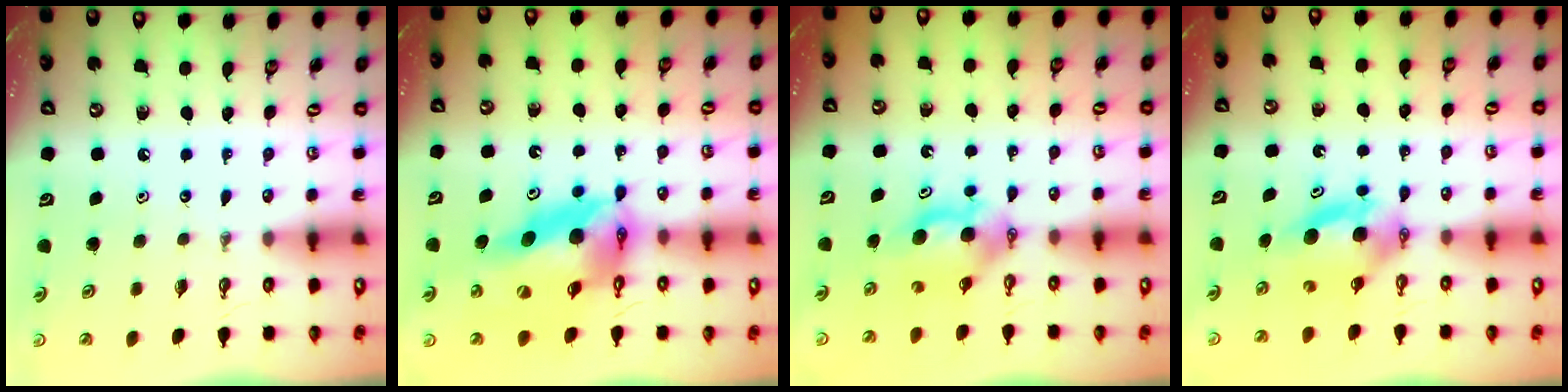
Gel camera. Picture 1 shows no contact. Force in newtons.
{"total": 18.5, "press": 18.3, "slide": 2.4}
{"total": 5.9, "press": 5.6, "slide": 1.9}
{"total": 6.6, "press": 6.2, "slide": 2.5}